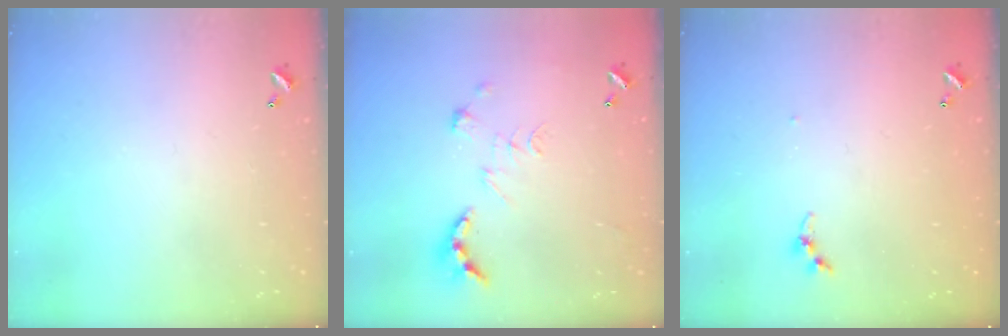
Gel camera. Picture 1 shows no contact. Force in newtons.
{"total": 2.4, "press": 1.9, "slide": 1.5}
{"total": 3.4, "press": 3.4, "slide": 0.3}